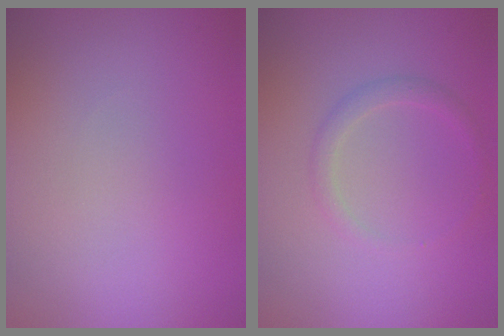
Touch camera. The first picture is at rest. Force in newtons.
{"total": 1.3, "press": 1.3, "slide": 0.1}